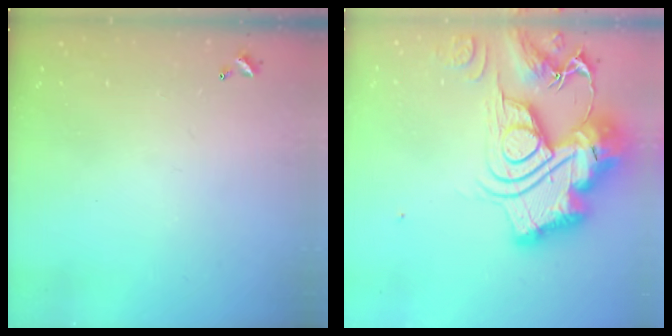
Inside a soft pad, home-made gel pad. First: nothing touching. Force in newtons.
{"total": 0.6, "press": 0.6, "slide": 0.0}